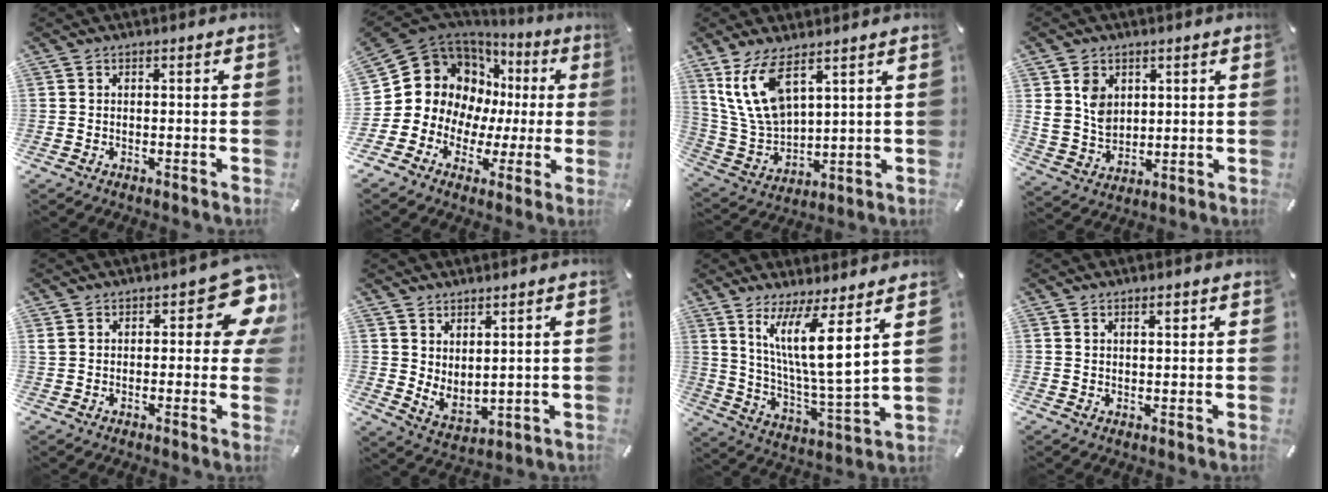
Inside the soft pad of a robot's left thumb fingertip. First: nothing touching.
{"total": 16.3, "force": [4.3, 14.1, 6.9], "torque": [-0.145, -0.048, 0.093]}
{"total": 12.4, "force": [7.7, 5.6, 7.9], "torque": [-0.196, -0.029, 0.144]}
{"total": 7.1, "force": [2.8, 6.1, 2.4], "torque": [-0.058, -0.004, 0.052]}
{"total": 13.6, "force": [6.6, 6.3, 10.0], "torque": [-0.122, -0.038, 0.113]}
{"total": 4.6, "force": [4.2, 1.9, 0.2], "torque": [-0.014, -0.038, 0.082]}
{"total": 13.0, "force": [7.8, 0.8, 10.4], "torque": [-0.204, -0.056, 0.122]}
{"total": 1.9, "force": [1.4, 0.7, 1.1], "torque": [-0.024, -0.001, 0.025]}